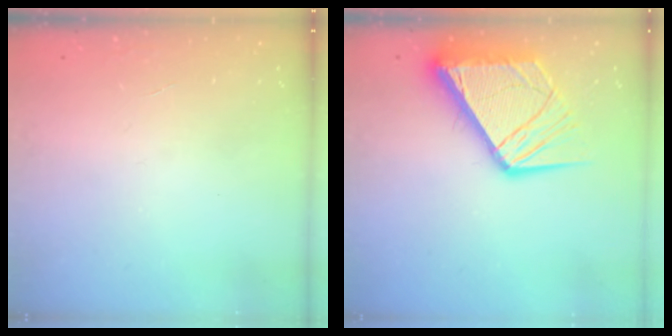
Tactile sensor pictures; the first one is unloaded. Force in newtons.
{"total": 14.5, "press": 14.4, "slide": 1.6}